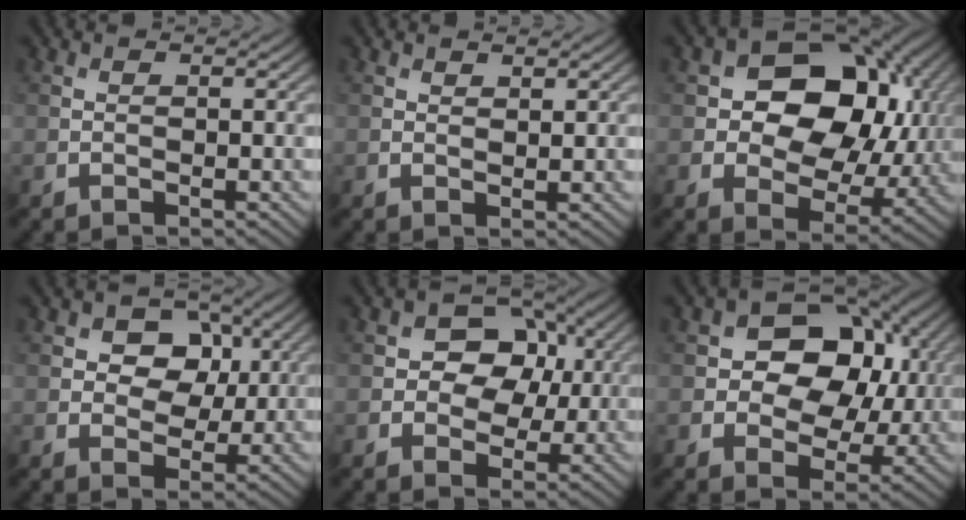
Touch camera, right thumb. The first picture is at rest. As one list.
[{"total": 1.0, "force": [0.9, 0.3, 0.4], "torque": [-0.012, -0.004, 0.017]}, {"total": 14.0, "force": [2.4, 10.0, 9.5], "torque": [-0.140, 0.001, 0.031]}, {"total": 6.3, "force": [1.6, 4.8, 3.7], "torque": [-0.057, -0.002, 0.013]}, {"total": 7.6, "force": [1.0, 6.0, 4.5], "torque": [-0.072, 0.008, -0.001]}, {"total": 12.2, "force": [2.2, 9.1, 7.8], "torque": [-0.119, 0.012, 0.019]}]